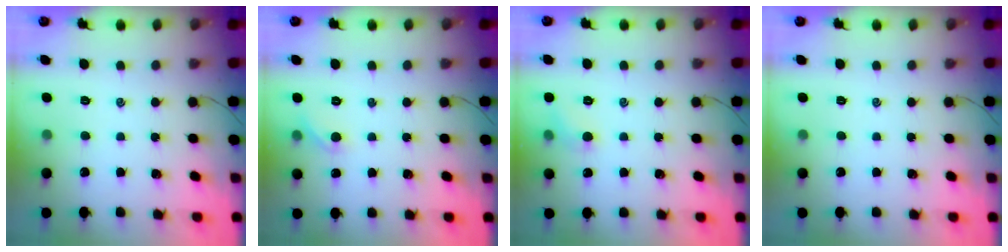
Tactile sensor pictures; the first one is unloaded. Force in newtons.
{"total": 5.2, "press": 4.8, "slide": 2.0}
{"total": 5.1, "press": 4.9, "slide": 1.4}
{"total": 0.0}